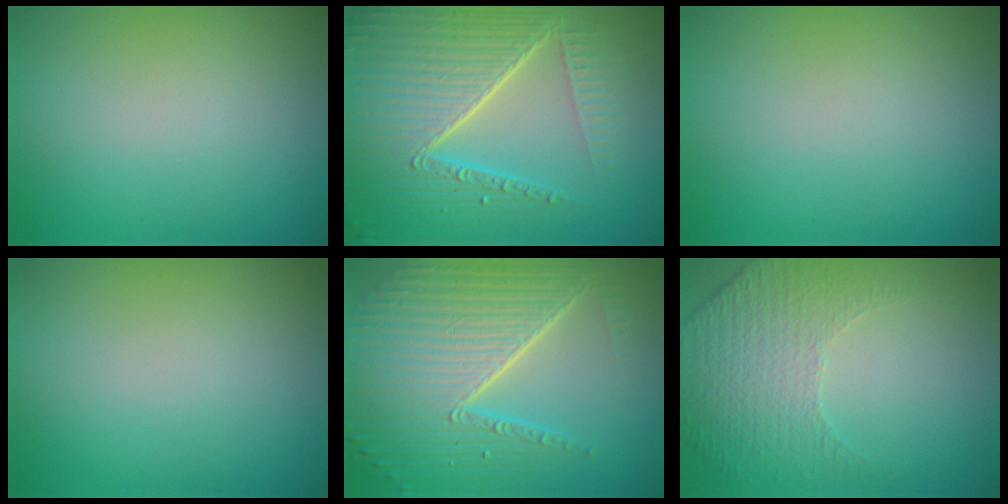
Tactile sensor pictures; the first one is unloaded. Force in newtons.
{"total": 9.3, "press": 6.1, "slide": 6.9}
{"total": 0.0}
{"total": 0.0}
{"total": 9.5, "press": 6.0, "slide": 7.4}
{"total": 5.0, "press": 3.3, "slide": 3.8}